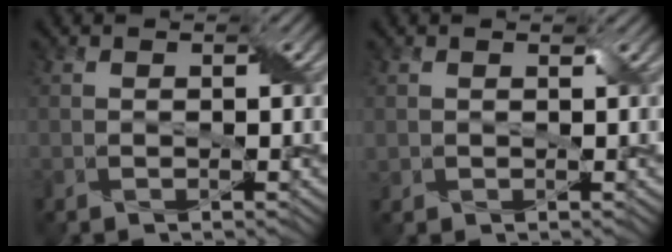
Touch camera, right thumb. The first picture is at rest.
{"total": 1.0, "force": [0.7, 0.7, 0.1], "torque": [-0.009, -0.001, 0.015]}